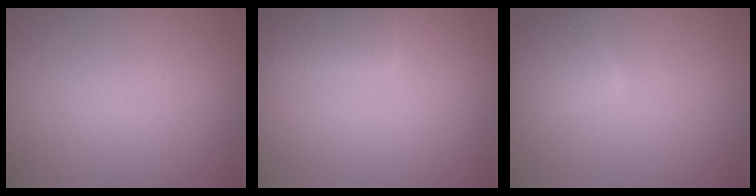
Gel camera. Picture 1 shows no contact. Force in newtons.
{"total": 2.4, "press": 2.4, "slide": 0.1}
{"total": 2.7, "press": 2.7, "slide": 0.1}